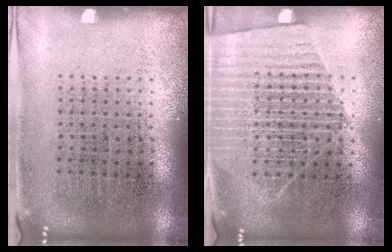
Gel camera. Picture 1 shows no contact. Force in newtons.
{"total": 1.7, "press": 1.5, "slide": 0.8}